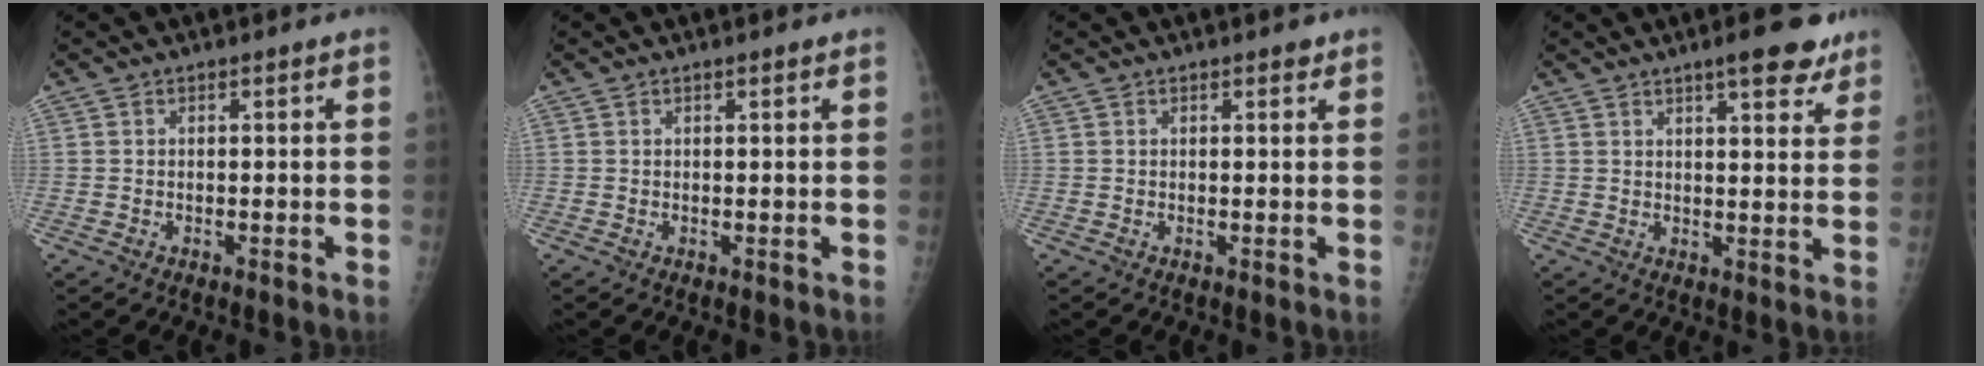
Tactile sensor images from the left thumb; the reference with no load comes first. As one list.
[{"total": 0.6, "force": [0.4, 0.1, 0.5], "torque": [-0.005, 0.001, 0.004]}, {"total": 1.0, "force": [0.7, 0.4, 0.6], "torque": [-0.005, -0.002, 0.007]}, {"total": 8.9, "force": [6.0, 2.3, 6.1], "torque": [-0.056, -0.025, 0.077]}]